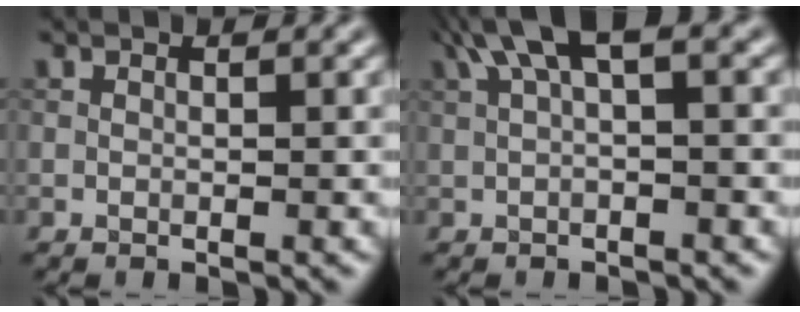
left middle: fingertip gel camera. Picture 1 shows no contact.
{"total": 4.4, "force": [1.9, 1.1, 3.8], "torque": [-0.068, 0.016, 0.032]}